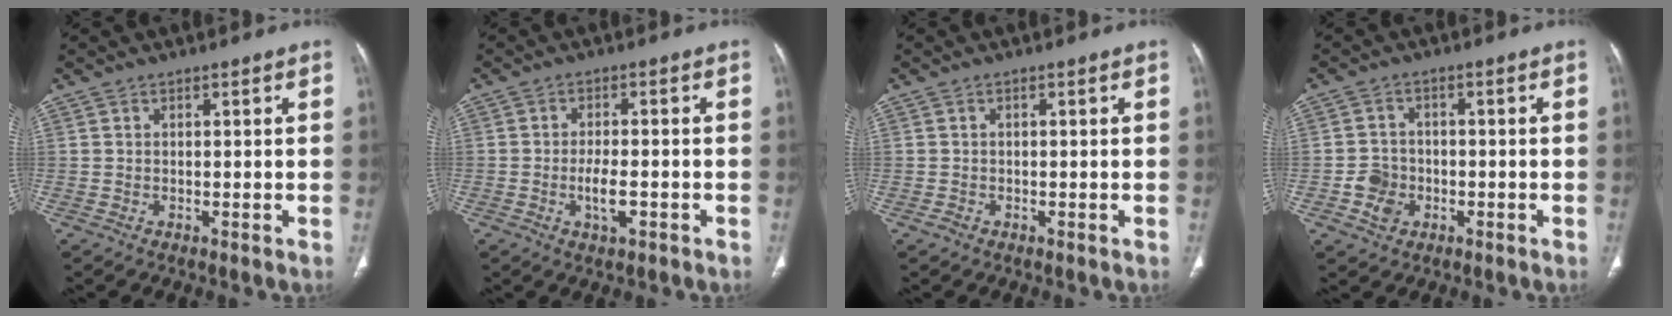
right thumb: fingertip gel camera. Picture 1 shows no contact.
{"total": 4.4, "force": [-1.5, 1.8, 3.7], "torque": [-0.065, 0.003, -0.025]}
{"total": 0.8, "force": [-0.5, 0.6, 0.2], "torque": [-0.003, 0.001, -0.011]}
{"total": 4.7, "force": [-1.6, 4.0, 1.8], "torque": [-0.016, 0.012, -0.027]}